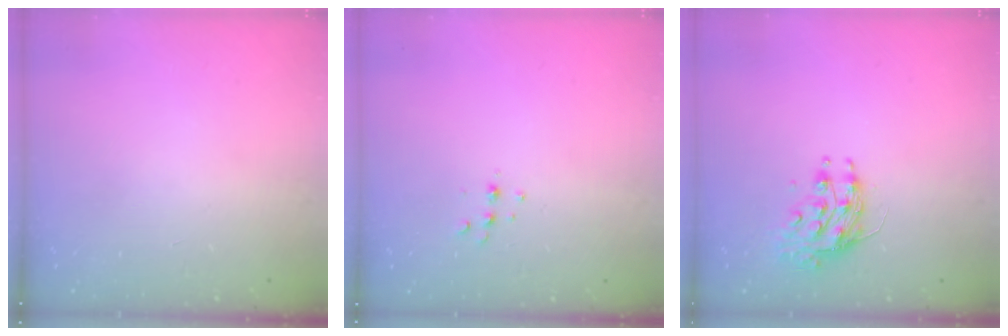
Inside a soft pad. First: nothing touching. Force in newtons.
{"total": 4.3, "press": 4.2, "slide": 0.8}
{"total": 10.4, "press": 10.3, "slide": 0.8}